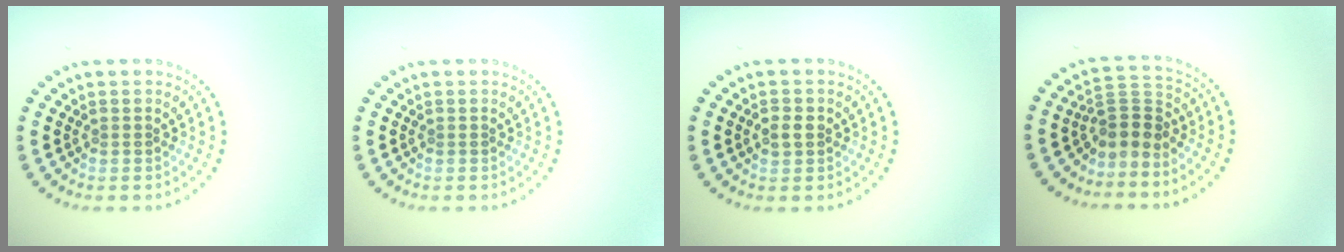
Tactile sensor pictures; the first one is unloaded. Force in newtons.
{"total": 0.0}
{"total": 1.4, "press": 1.4, "slide": 0.2}
{"total": 2.8, "press": 2.0, "slide": 1.9}